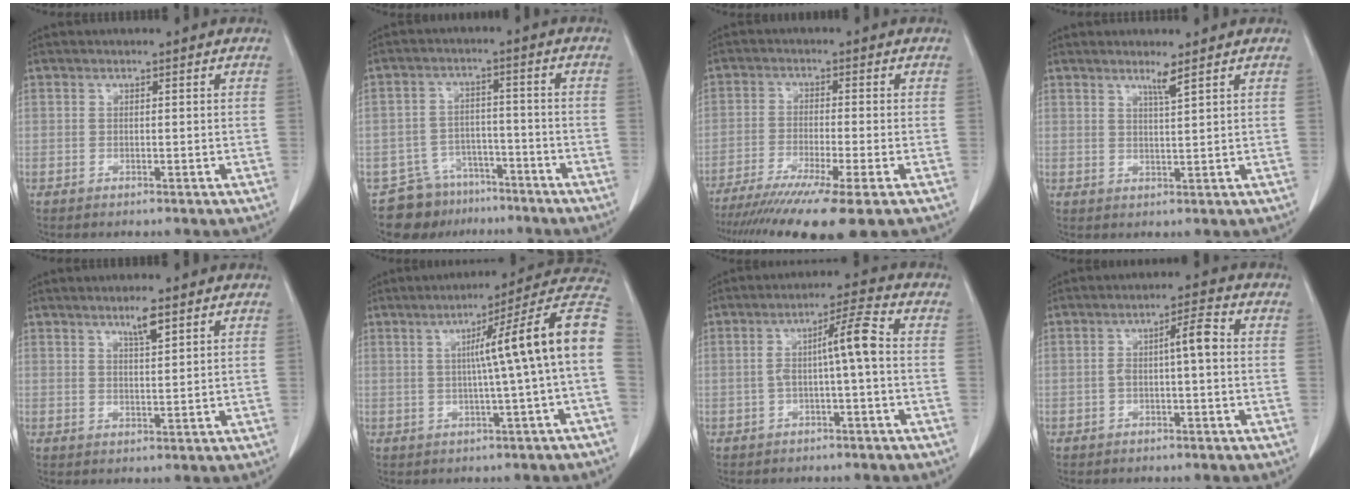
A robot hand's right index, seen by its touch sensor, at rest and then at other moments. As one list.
[{"total": 7.6, "force": [-5.9, 4.9, 0.0], "torque": [0.005, 0.025, -0.088]}, {"total": 13.9, "force": [-10.3, -0.3, 9.3], "torque": [-0.152, -0.038, -0.164]}, {"total": 2.1, "force": [1.5, -0.6, 1.3], "torque": [-0.026, -0.010, 0.031]}, {"total": 3.0, "force": [2.0, 0.2, 2.2], "torque": [-0.043, -0.002, 0.036]}, {"total": 13.6, "force": [0.7, -1.7, 13.5], "torque": [-0.176, 0.028, 0.004]}, {"total": 5.8, "force": [-0.3, 0.1, 5.8], "torque": [-0.097, 0.023, -0.003]}, {"total": 4.4, "force": [-0.1, 0.5, 4.3], "torque": [-0.073, 0.016, -0.002]}]